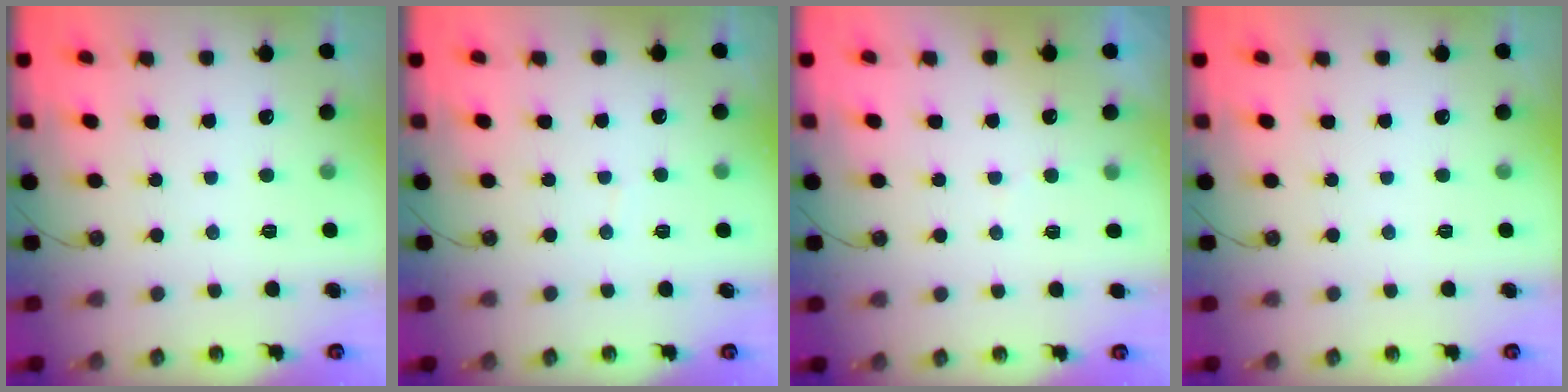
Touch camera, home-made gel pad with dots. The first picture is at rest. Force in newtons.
{"total": 2.6, "press": 2.6, "slide": 0.3}
{"total": 2.8, "press": 2.7, "slide": 0.3}
{"total": 0.0}